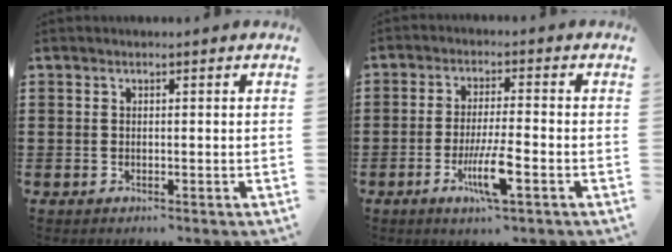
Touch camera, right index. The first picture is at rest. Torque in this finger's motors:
{"motor_torque": [2.14, 0.00, 0.53, 0.12]}